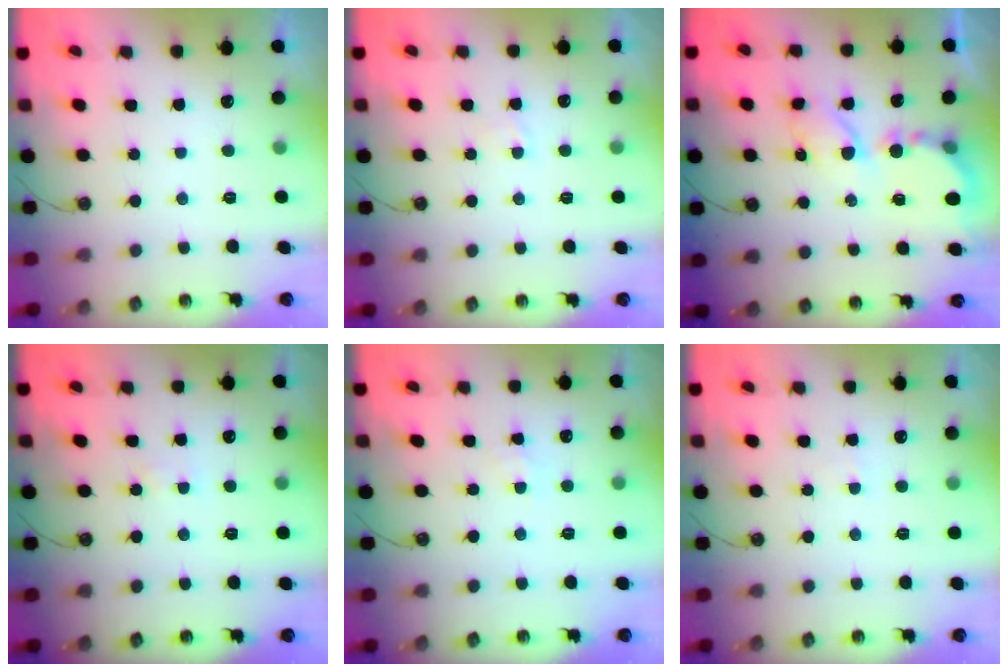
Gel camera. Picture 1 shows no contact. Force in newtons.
{"total": 2.9, "press": 2.9, "slide": 0.4}
{"total": 7.7, "press": 7.6, "slide": 0.6}
{"total": 3.0, "press": 2.9, "slide": 0.4}
{"total": 4.2, "press": 4.2, "slide": 0.6}
{"total": 2.7, "press": 2.6, "slide": 0.4}